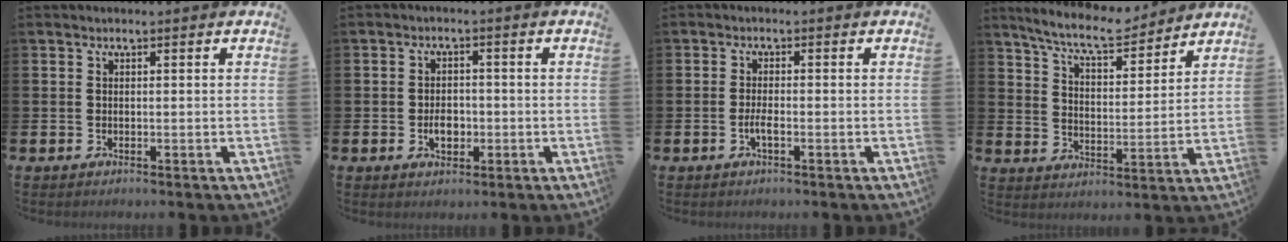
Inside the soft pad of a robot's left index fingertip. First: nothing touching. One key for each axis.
{"total": 3.0, "fx": -0.8, "fy": 2.1, "fz": 2.0, "tx": -0.023, "ty": -0.004, "tz": -0.021}
{"total": 1.8, "fx": -0.8, "fy": 0.5, "fz": 1.6, "tx": -0.037, "ty": 0.004, "tz": -0.013}
{"total": 8.2, "fx": 7.6, "fy": 1.4, "fz": 2.8, "tx": -0.080, "ty": -0.042, "tz": 0.135}